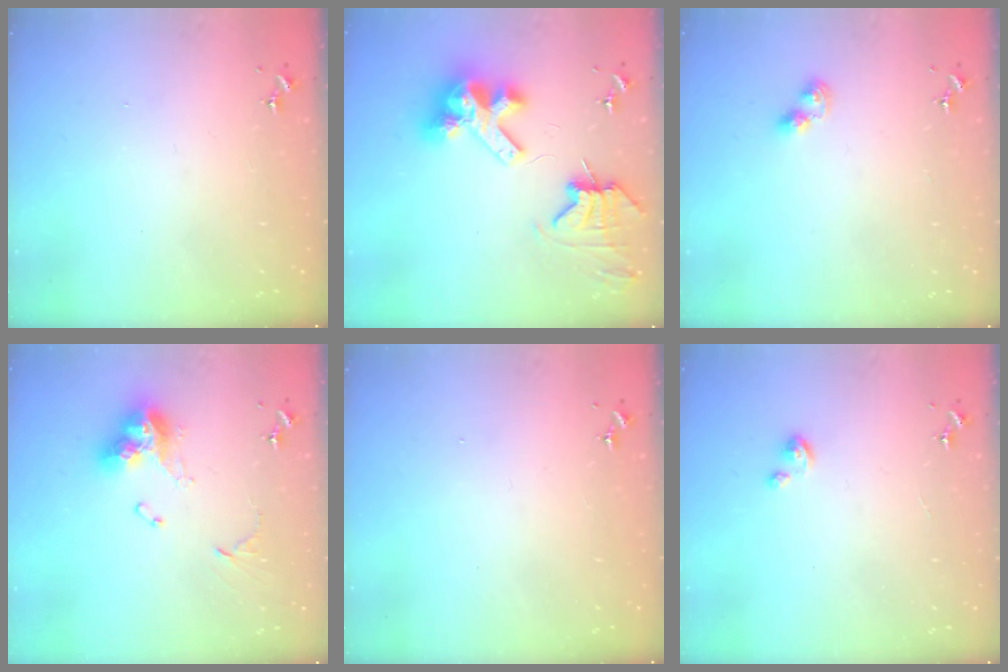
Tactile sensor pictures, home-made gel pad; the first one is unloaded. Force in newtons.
{"total": 13.1, "press": 12.9, "slide": 1.8}
{"total": 4.9, "press": 4.8, "slide": 0.5}
{"total": 14.1, "press": 14.1, "slide": 1.2}
{"total": 0.0}
{"total": 2.9, "press": 2.9, "slide": 0.2}